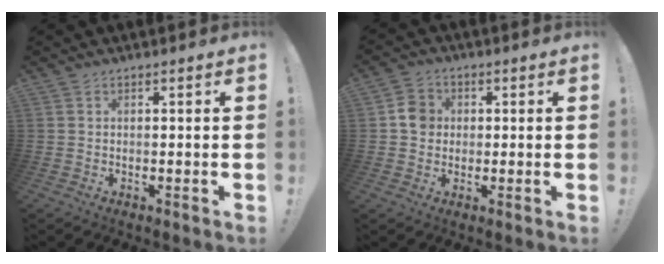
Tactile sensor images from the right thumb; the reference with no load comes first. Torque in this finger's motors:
{"motor_torque": [0.35, 0.13, 0.25, -0.18, -0.01]}